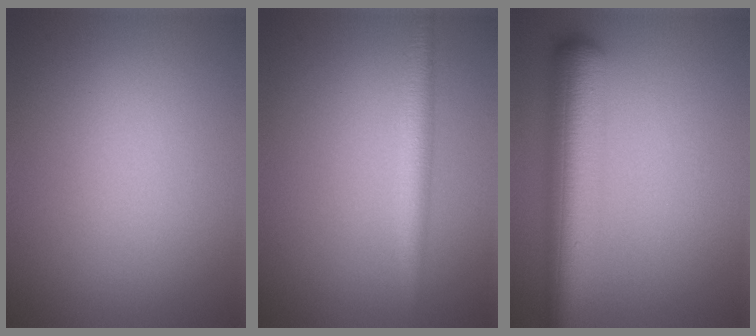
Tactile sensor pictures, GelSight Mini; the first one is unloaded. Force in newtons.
{"total": 2.7, "press": 2.7, "slide": 0.0}
{"total": 7.8, "press": 7.8, "slide": 0.2}